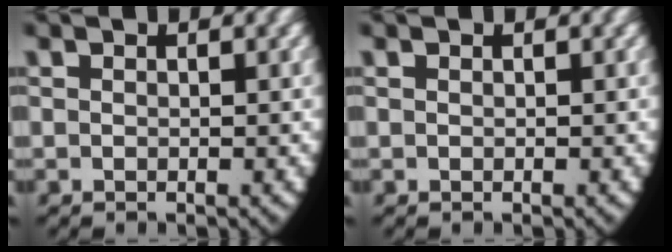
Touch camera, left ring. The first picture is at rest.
{"total": 0.0}